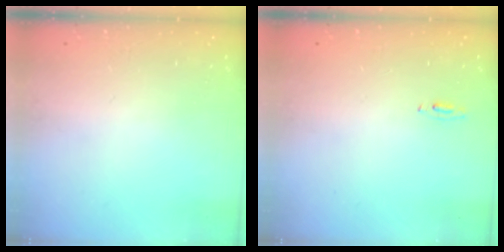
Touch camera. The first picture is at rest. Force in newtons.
{"total": 3.8, "press": 2.8, "slide": 2.6}